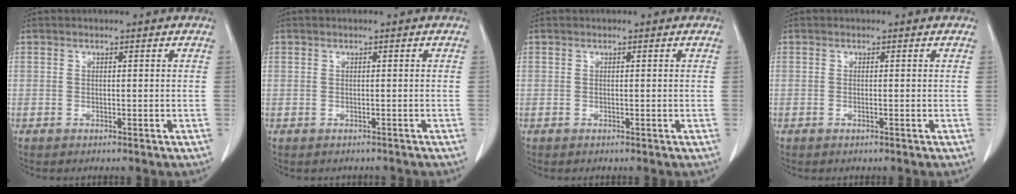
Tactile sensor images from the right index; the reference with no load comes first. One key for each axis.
{"total": 1.1, "fx": -0.8, "fy": 0.8, "fz": 0.0, "tx": -0.004, "ty": 0.004, "tz": -0.009}
{"total": 0.0}
{"total": 0.0}